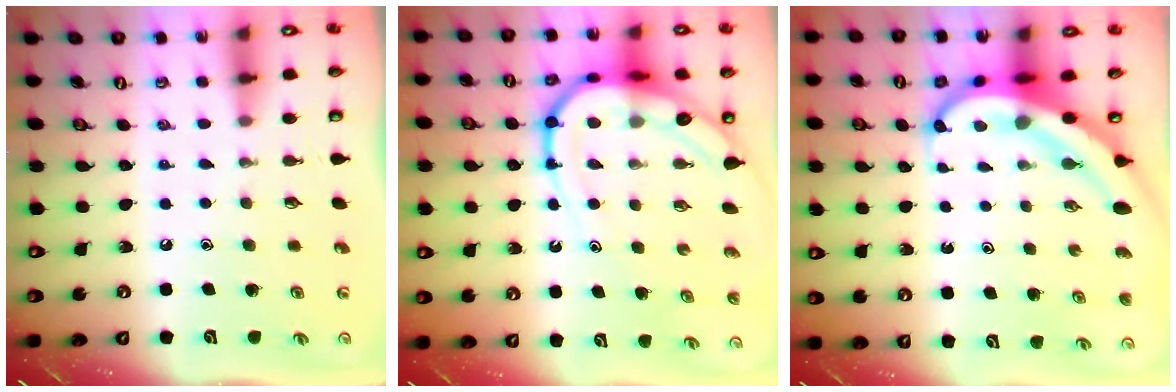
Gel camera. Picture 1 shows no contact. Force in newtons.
{"total": 14.4, "press": 14.4, "slide": 1.0}
{"total": 10.2, "press": 10.1, "slide": 1.4}